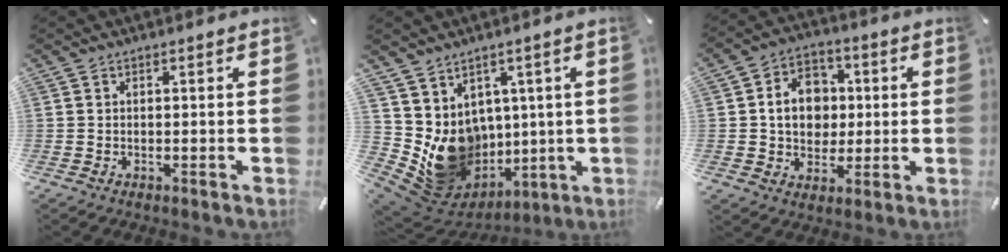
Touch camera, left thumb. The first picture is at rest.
{"total": 13.8, "force": [0.0, 12.3, 6.3], "torque": [-0.118, -0.038, 0.017]}
{"total": 11.1, "force": [0.5, 9.4, 5.8], "torque": [-0.099, 0.016, 0.012]}